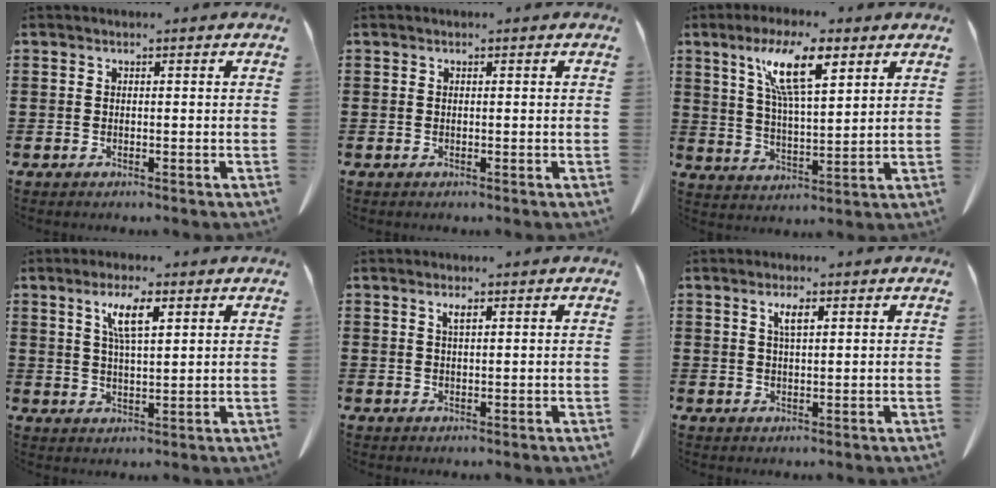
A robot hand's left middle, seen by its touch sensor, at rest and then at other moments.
{"total": 0.0}
{"total": 10.4, "force": [6.1, 2.6, 8.0], "torque": [-0.169, -0.001, 0.105]}
{"total": 5.8, "force": [2.8, 1.5, 4.8], "torque": [-0.104, 0.009, 0.046]}
{"total": 1.5, "force": [0.8, 0.3, 1.3], "torque": [-0.028, 0.000, 0.014]}
{"total": 2.7, "force": [1.2, 0.7, 2.3], "torque": [-0.041, 0.001, 0.017]}